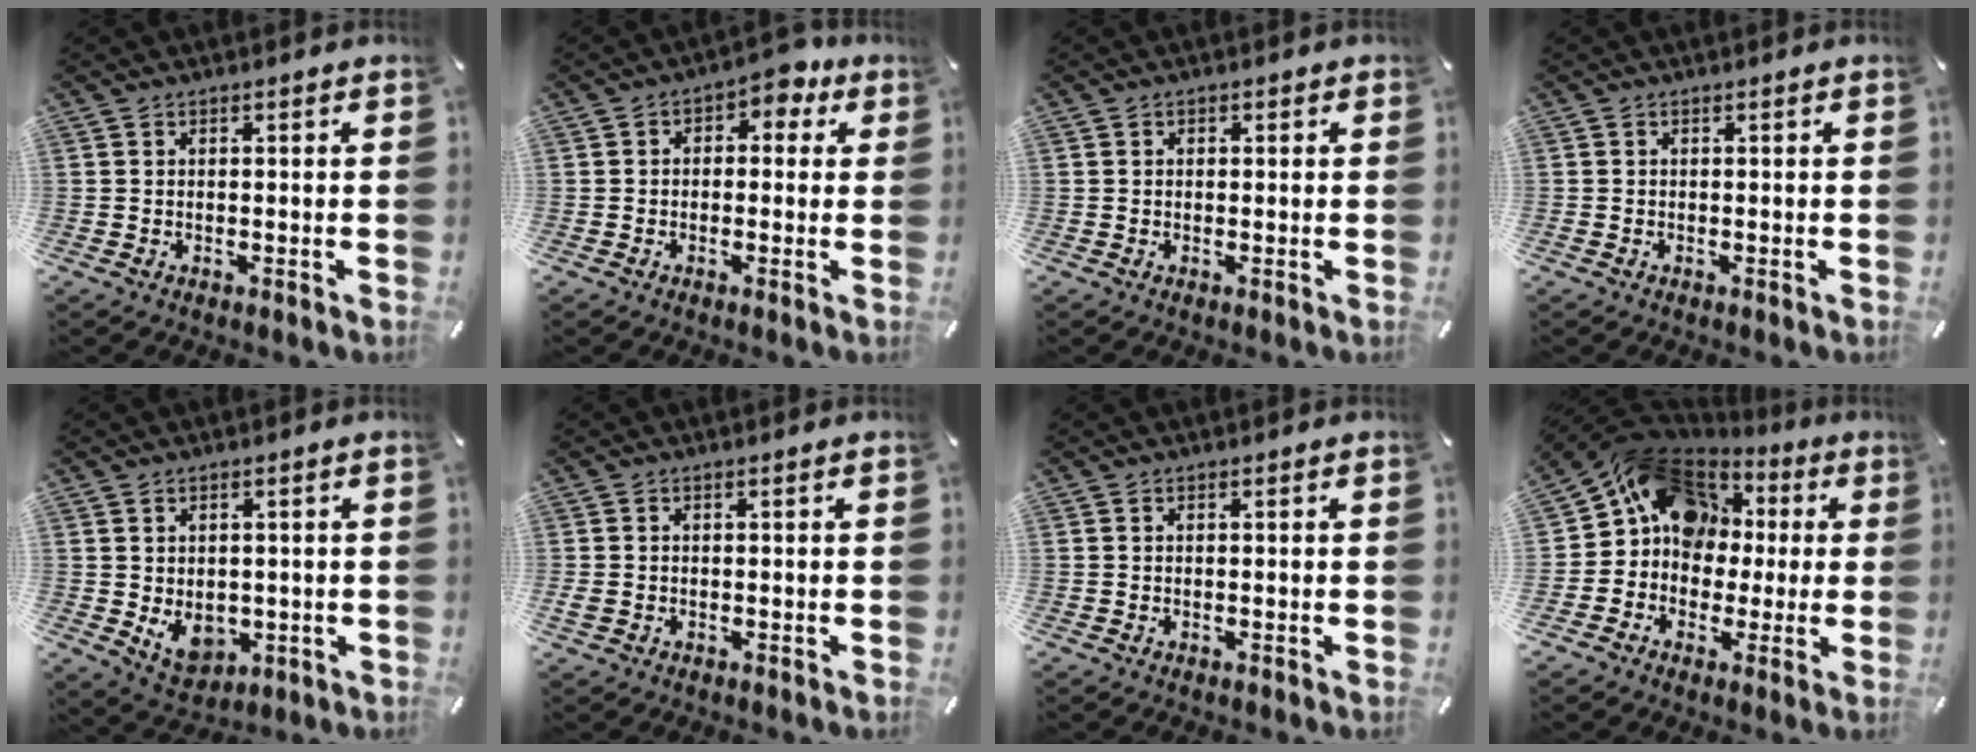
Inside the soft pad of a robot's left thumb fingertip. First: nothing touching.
{"total": 4.6, "force": [0.7, 3.2, 3.2], "torque": [-0.043, 0.002, 0.005]}
{"total": 0.7, "force": [0.1, 0.6, 0.2], "torque": [-0.005, 0.004, 0.000]}
{"total": 0.0}
{"total": 6.7, "force": [-0.6, 5.6, 3.5], "torque": [-0.048, -0.005, -0.009]}
{"total": 1.2, "force": [-0.3, 0.9, 0.7], "torque": [-0.020, -0.001, -0.007]}
{"total": 0.0}
{"total": 15.7, "force": [5.1, 13.5, 6.1], "torque": [-0.103, -0.029, 0.105]}